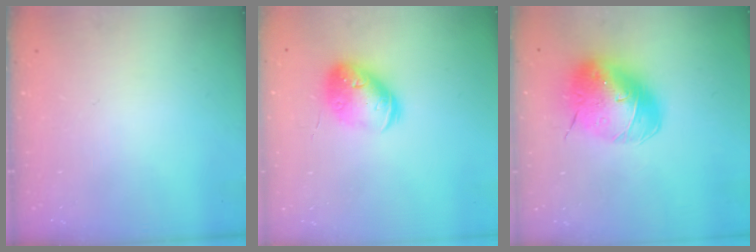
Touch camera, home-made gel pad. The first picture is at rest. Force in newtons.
{"total": 15.1, "press": 15.0, "slide": 1.6}
{"total": 12.7, "press": 12.5, "slide": 2.4}